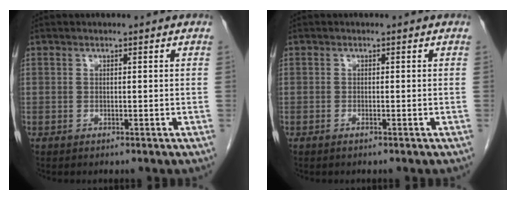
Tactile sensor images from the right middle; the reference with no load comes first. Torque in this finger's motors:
{"motor_torque": [-0.50, 0.05, -0.01, -0.01]}